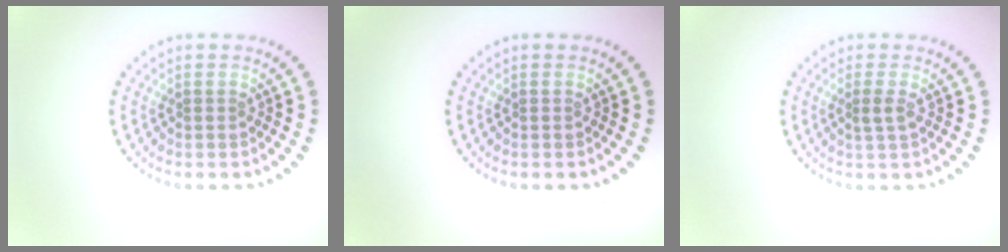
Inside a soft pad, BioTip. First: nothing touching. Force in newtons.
{"total": 0.0}
{"total": 1.2, "press": 1.0, "slide": 0.6}